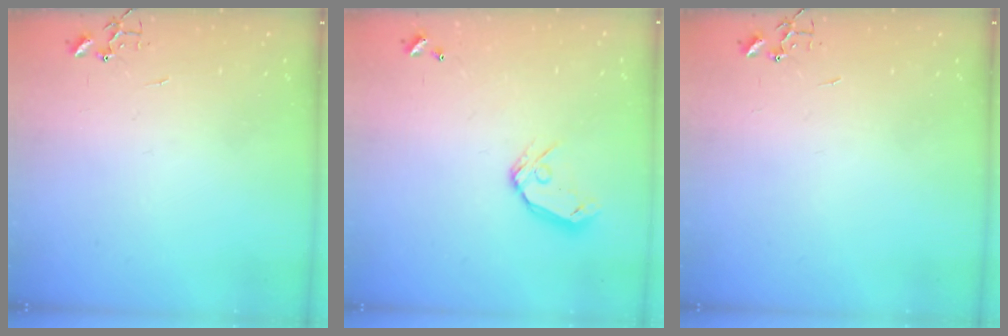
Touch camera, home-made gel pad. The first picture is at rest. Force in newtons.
{"total": 8.9, "press": 8.8, "slide": 1.2}
{"total": 0.0}